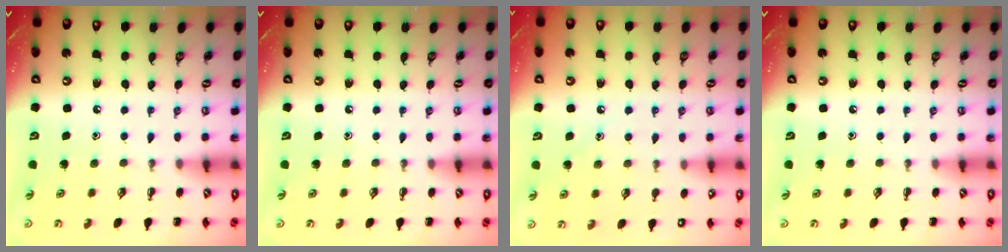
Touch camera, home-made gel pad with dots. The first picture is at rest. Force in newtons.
{"total": 0.0}
{"total": 7.3, "press": 7.1, "slide": 1.8}
{"total": 0.0}